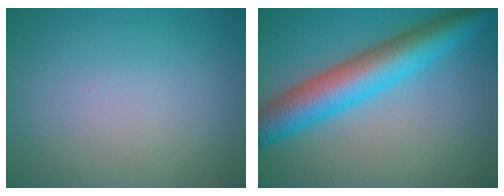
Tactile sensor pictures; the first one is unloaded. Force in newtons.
{"total": 8.4, "press": 8.4, "slide": 0.2}